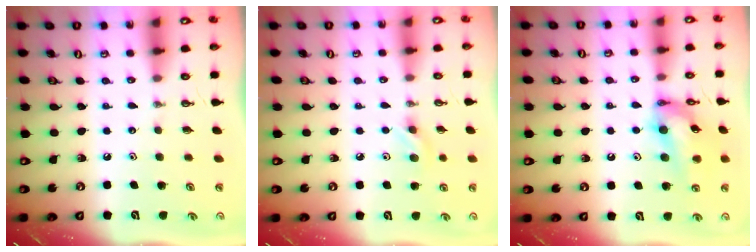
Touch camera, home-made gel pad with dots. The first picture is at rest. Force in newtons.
{"total": 6.4, "press": 6.0, "slide": 2.2}
{"total": 14.1, "press": 14.0, "slide": 1.3}